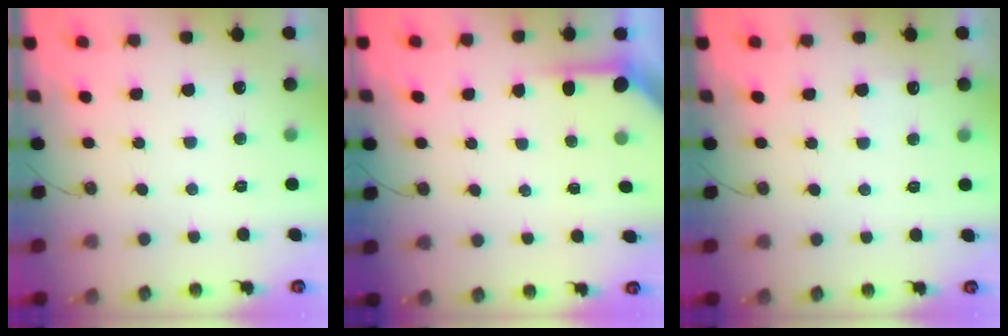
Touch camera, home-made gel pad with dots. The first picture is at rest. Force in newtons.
{"total": 3.5, "press": 3.5, "slide": 0.3}
{"total": 3.0, "press": 3.0, "slide": 0.5}